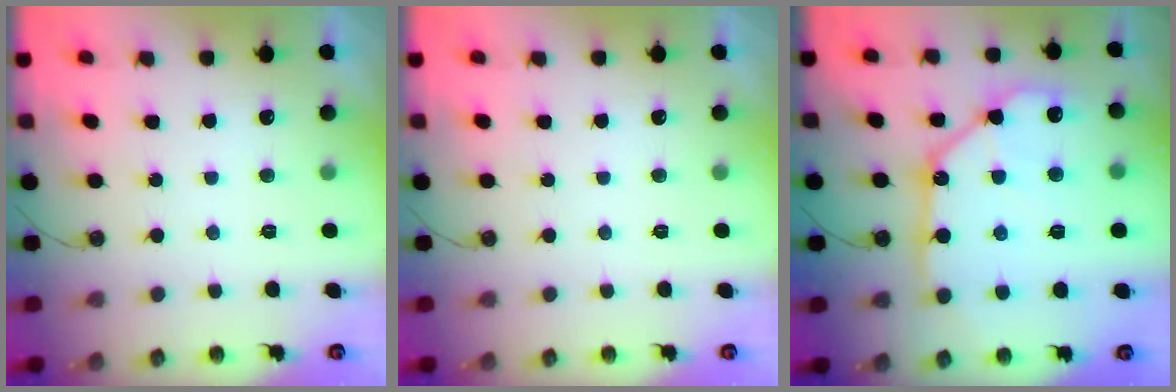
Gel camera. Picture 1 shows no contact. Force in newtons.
{"total": 0.0}
{"total": 16.1, "press": 16.0, "slide": 2.0}